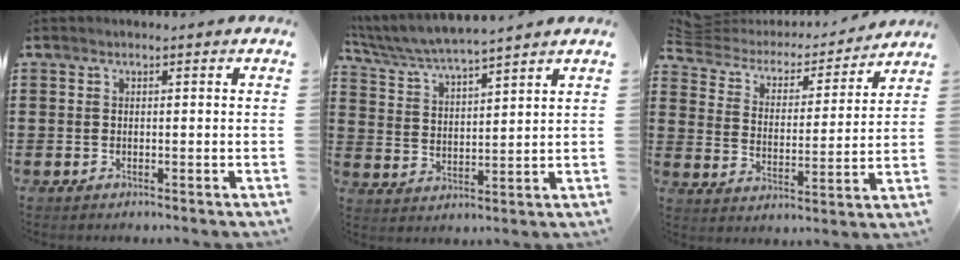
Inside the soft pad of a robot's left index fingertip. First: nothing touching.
{"total": 4.9, "force": [4.7, -0.3, 1.4], "torque": [-0.048, -0.030, 0.078]}
{"total": 3.8, "force": [3.3, 1.7, 1.0], "torque": [-0.045, -0.021, 0.048]}